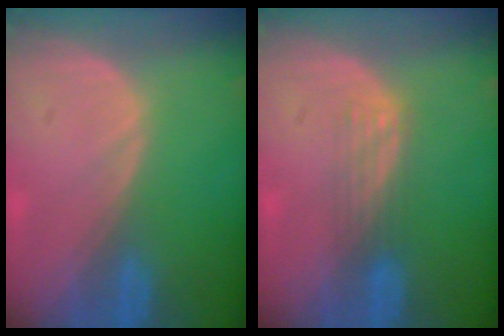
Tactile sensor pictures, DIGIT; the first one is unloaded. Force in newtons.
{"total": 2.8, "press": 2.5, "slide": 1.3}